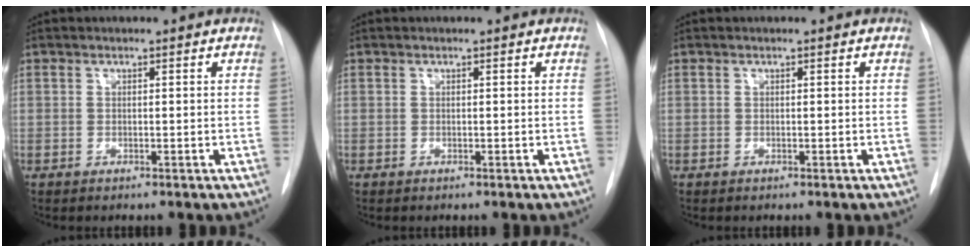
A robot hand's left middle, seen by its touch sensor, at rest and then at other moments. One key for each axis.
{"total": 0.0}
{"total": 0.0}